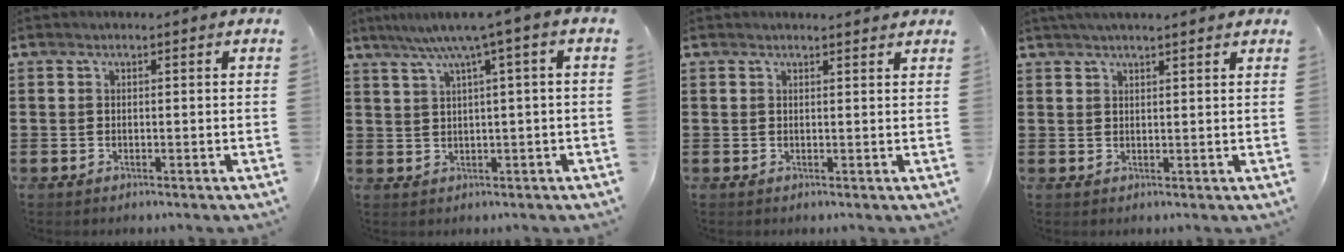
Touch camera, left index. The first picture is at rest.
{"total": 4.9, "force": [1.9, -0.4, 4.5], "torque": [-0.092, -0.005, 0.024]}
{"total": 1.2, "force": [1.2, 0.0, 0.2], "torque": [-0.007, -0.001, 0.024]}
{"total": 2.0, "force": [1.8, -0.2, 0.7], "torque": [-0.019, 0.002, 0.034]}